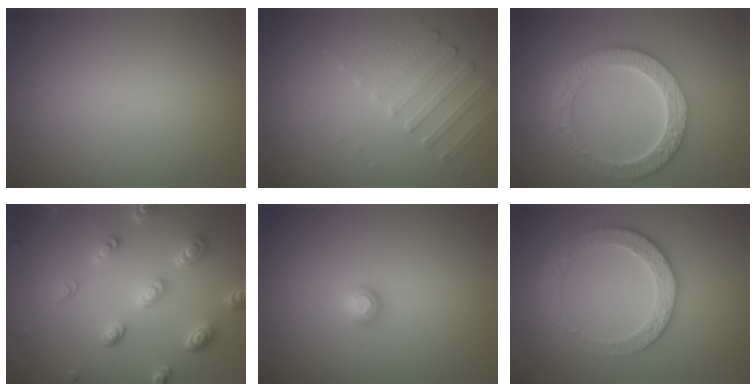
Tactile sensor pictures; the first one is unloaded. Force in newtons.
{"total": 1.9, "press": 1.5, "slide": 1.2}
{"total": 6.5, "press": 5.0, "slide": 4.1}
{"total": 4.6, "press": 3.8, "slide": 2.7}
{"total": 1.2, "press": 1.1, "slide": 0.3}
{"total": 3.3, "press": 3.3, "slide": 0.6}